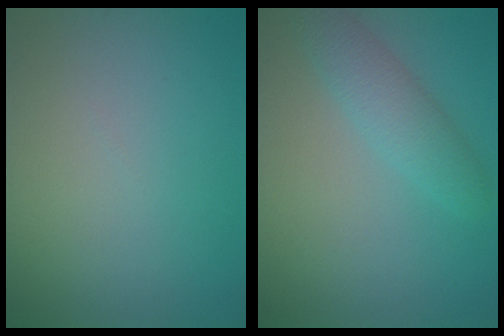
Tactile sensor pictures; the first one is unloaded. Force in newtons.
{"total": 2.8, "press": 2.8, "slide": 0.1}